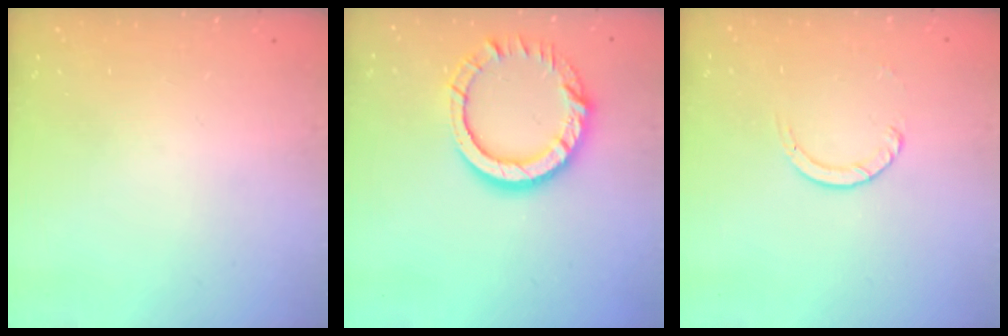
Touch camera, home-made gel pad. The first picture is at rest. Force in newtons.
{"total": 12.8, "press": 12.7, "slide": 1.4}
{"total": 2.7, "press": 2.7, "slide": 0.3}